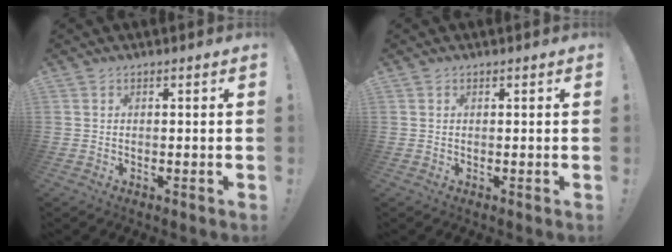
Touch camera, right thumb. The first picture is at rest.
{"total": 0.0}